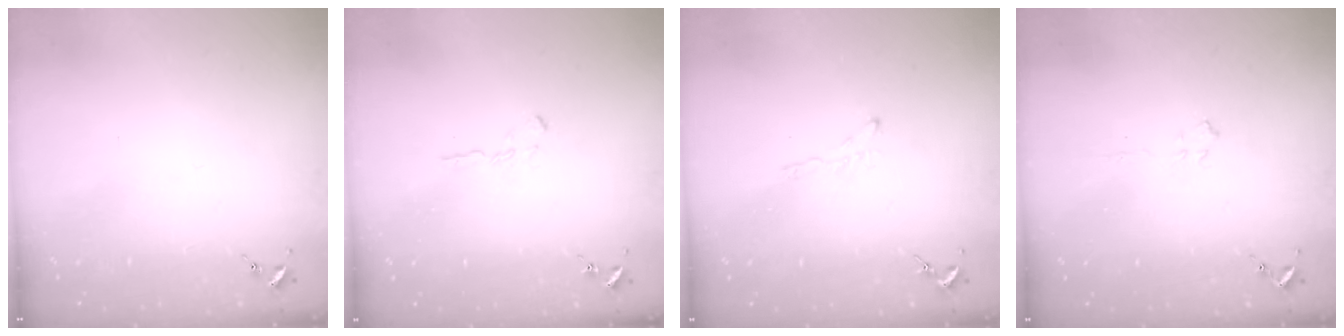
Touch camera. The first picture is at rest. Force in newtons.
{"total": 3.9, "press": 3.9, "slide": 0.4}
{"total": 3.2, "press": 3.2, "slide": 0.3}
{"total": 3.2, "press": 3.1, "slide": 0.4}